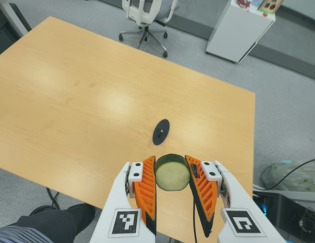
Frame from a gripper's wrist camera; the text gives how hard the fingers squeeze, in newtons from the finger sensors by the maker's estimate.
{"total": 12.4, "left": 11.8, "right": 13.0}